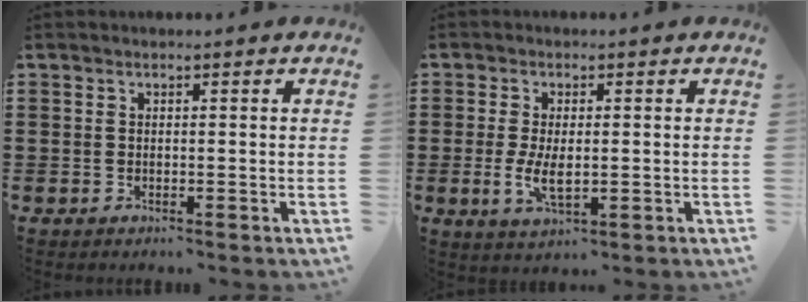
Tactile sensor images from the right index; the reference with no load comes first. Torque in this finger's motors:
{"motor_torque": [0.77, 0.00, 0.16, 0.05]}